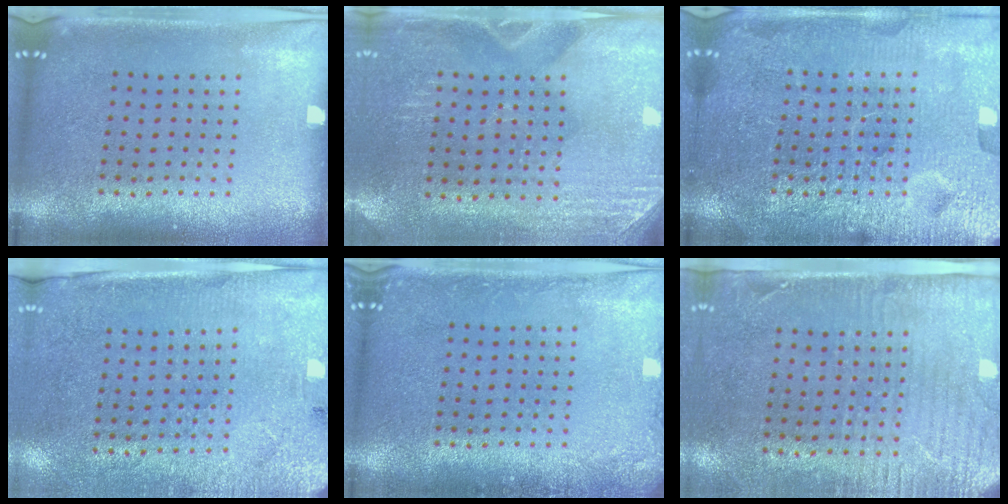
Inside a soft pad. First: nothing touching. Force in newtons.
{"total": 2.8, "press": 2.6, "slide": 1.2}
{"total": 7.2, "press": 7.2, "slide": 1.0}
{"total": 2.7, "press": 2.4, "slide": 1.3}
{"total": 1.3, "press": 1.3, "slide": 0.1}
{"total": 3.0, "press": 2.4, "slide": 1.7}